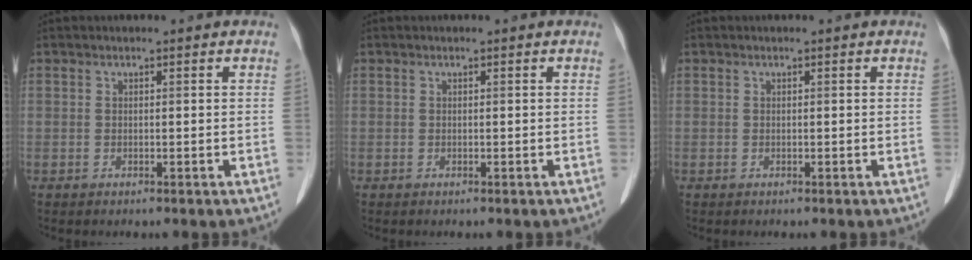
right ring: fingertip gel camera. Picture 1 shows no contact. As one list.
[{"total": 0.0}, {"total": 0.0}]